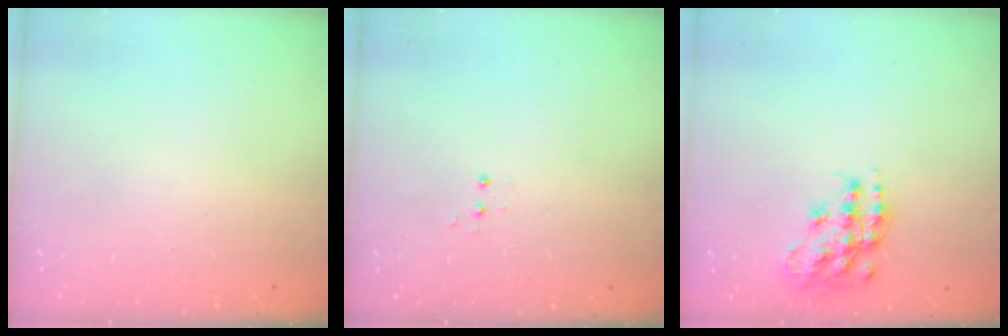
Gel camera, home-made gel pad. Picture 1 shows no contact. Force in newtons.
{"total": 3.1, "press": 3.0, "slide": 0.8}
{"total": 14.6, "press": 14.6, "slide": 0.8}